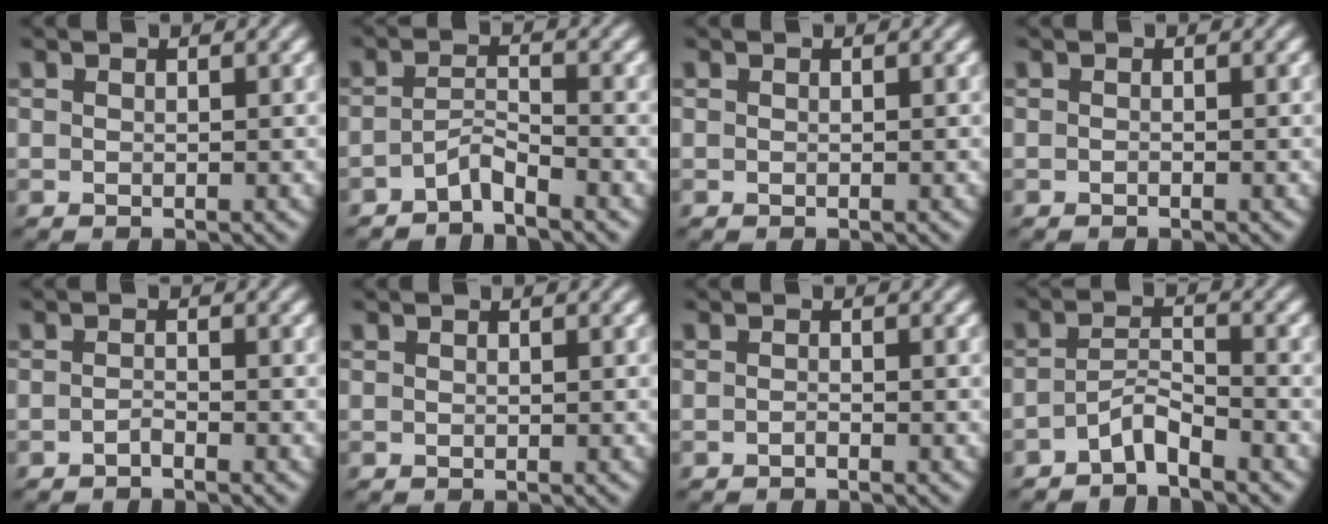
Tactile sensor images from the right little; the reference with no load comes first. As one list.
[{"total": 2.8, "force": [-2.5, 0.4, 1.2], "torque": [-0.018, -0.012, -0.040]}, {"total": 0.0}, {"total": 0.6, "force": [-0.5, -0.4, -0.1], "torque": [0.002, -0.002, -0.007]}, {"total": 1.4, "force": [-1.3, -0.5, 0.0], "torque": [0.005, -0.005, -0.022]}, {"total": 0.0}, {"total": 1.0, "force": [-0.9, -0.5, -0.1], "torque": [0.005, -0.003, -0.015]}, {"total": 3.2, "force": [-2.7, 0.9, 1.5], "torque": [-0.021, -0.011, -0.045]}]